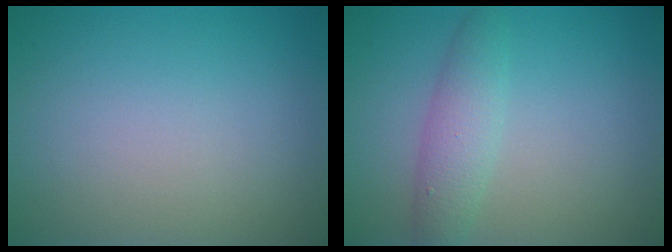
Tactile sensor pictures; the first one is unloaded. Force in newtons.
{"total": 2.8, "press": 2.8, "slide": 0.0}